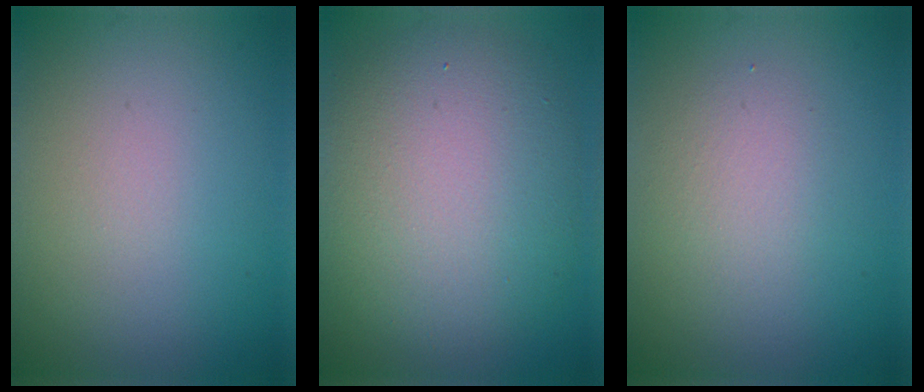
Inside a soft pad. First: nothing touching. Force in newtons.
{"total": 9.7, "press": 9.7, "slide": 0.9}
{"total": 2.1, "press": 2.1, "slide": 0.1}